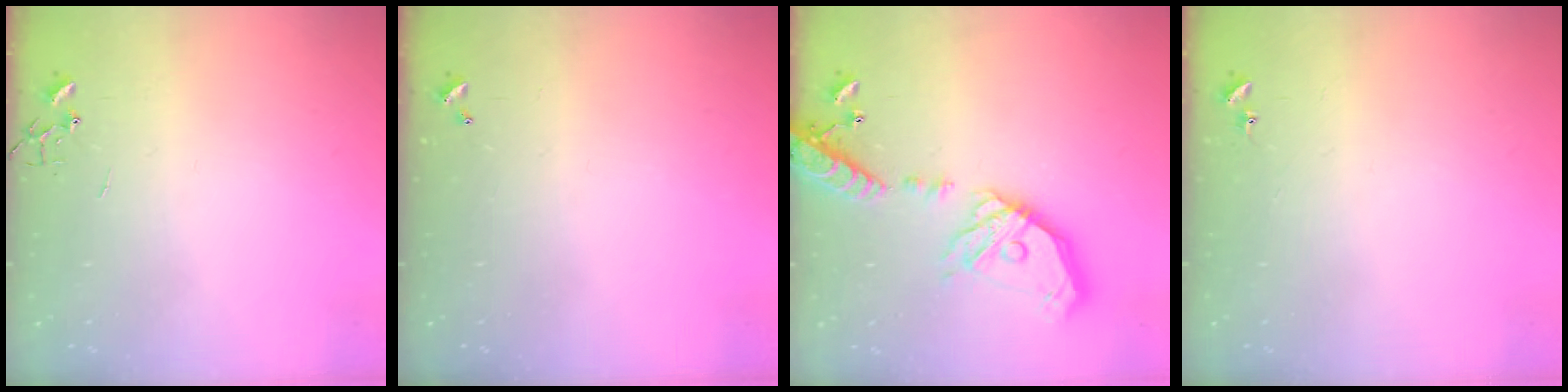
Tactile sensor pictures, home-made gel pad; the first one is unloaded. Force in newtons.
{"total": 0.0}
{"total": 21.8, "press": 21.5, "slide": 3.7}
{"total": 4.3, "press": 4.2, "slide": 0.6}